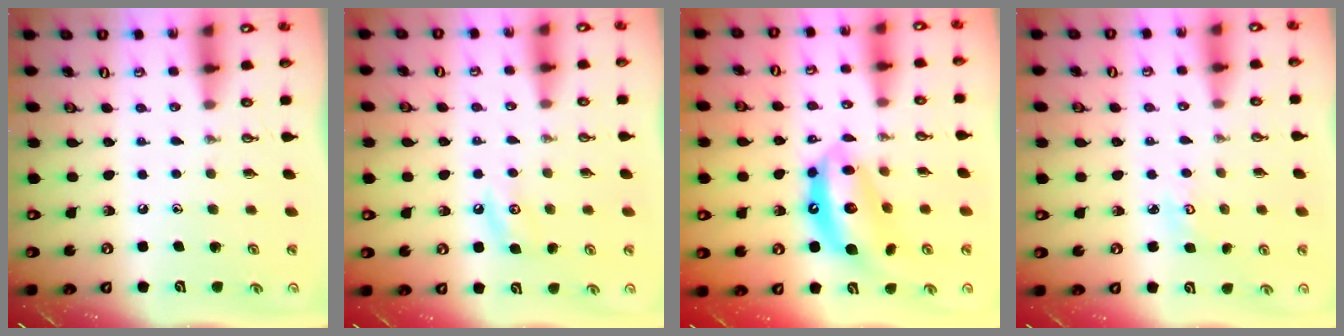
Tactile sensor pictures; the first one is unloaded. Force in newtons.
{"total": 5.8, "press": 5.8, "slide": 0.9}
{"total": 12.9, "press": 12.9, "slide": 1.0}
{"total": 3.8, "press": 3.8, "slide": 0.5}